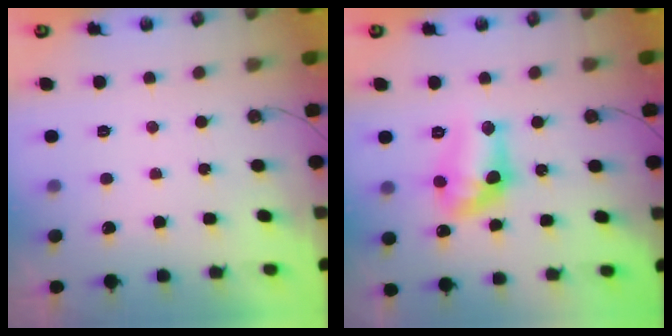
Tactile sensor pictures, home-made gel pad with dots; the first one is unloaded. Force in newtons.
{"total": 12.9, "press": 12.7, "slide": 2.4}